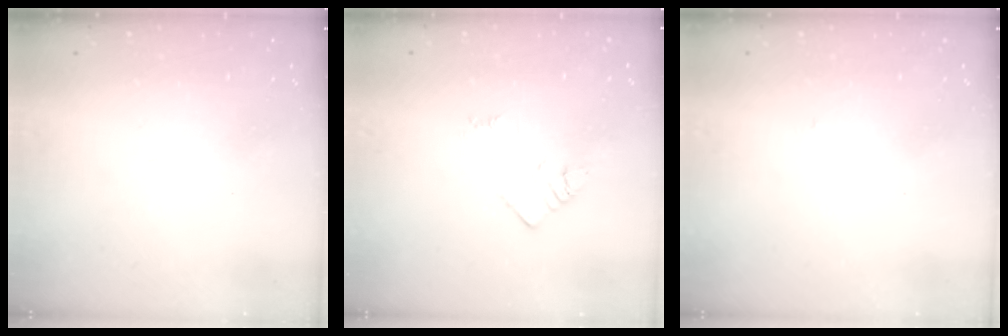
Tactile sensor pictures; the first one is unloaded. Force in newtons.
{"total": 2.1, "press": 2.1, "slide": 0.3}
{"total": 3.2, "press": 3.2, "slide": 0.5}